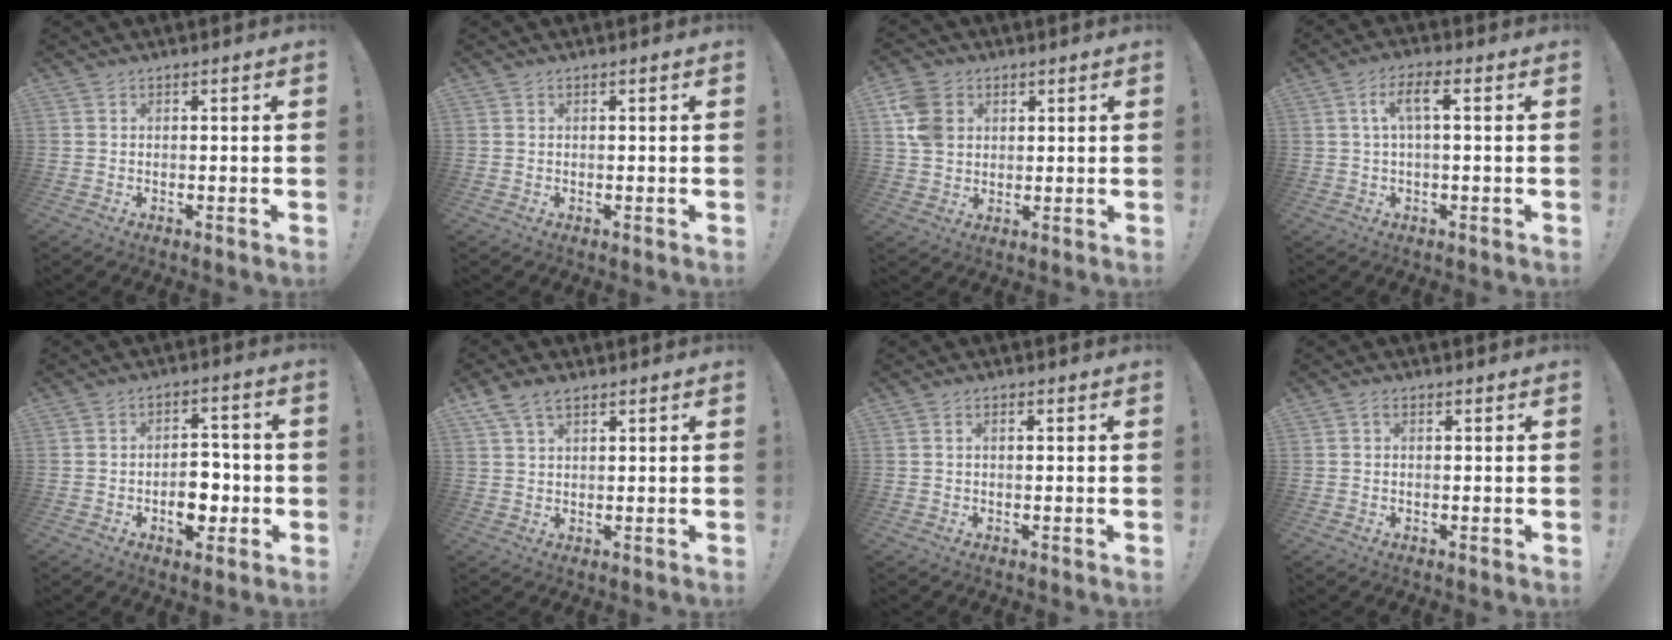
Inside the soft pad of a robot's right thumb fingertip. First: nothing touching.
{"total": 0.0}
{"total": 10.1, "force": [3.3, 7.9, 5.4], "torque": [-0.107, 0.002, 0.065]}
{"total": 6.2, "force": [1.1, 1.7, 5.9], "torque": [-0.114, 0.004, 0.014]}
{"total": 9.3, "force": [-2.7, 6.2, 6.4], "torque": [-0.093, 0.022, -0.040]}
{"total": 5.5, "force": [3.4, 2.7, 3.3], "torque": [-0.069, -0.005, 0.068]}
{"total": 1.1, "force": [0.3, 0.6, 1.0], "torque": [-0.016, 0.002, 0.003]}
{"total": 0.9, "force": [0.3, 0.4, 0.8], "torque": [-0.017, 0.002, 0.004]}